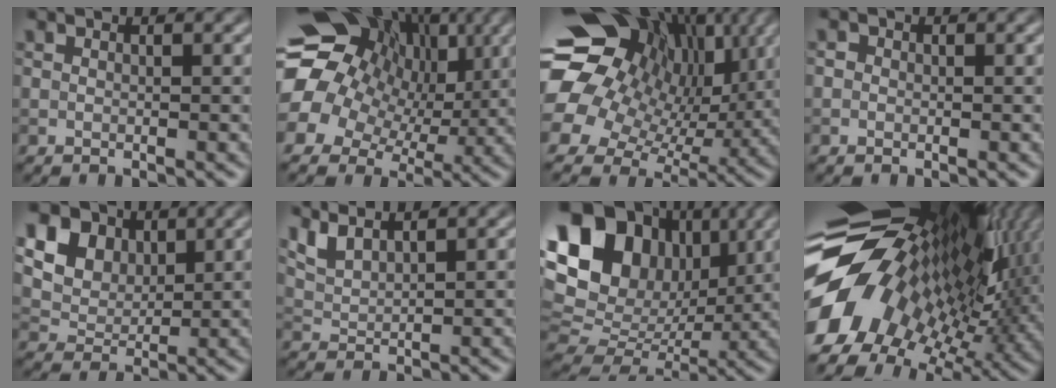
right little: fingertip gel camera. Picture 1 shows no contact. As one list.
[{"total": 17.5, "force": [3.1, 14.7, 9.0], "torque": [-0.184, 0.033, 0.030]}, {"total": 18.2, "force": [4.8, 14.6, 9.7], "torque": [-0.217, 0.055, 0.074]}, {"total": 1.1, "force": [0.2, 1.0, 0.3], "torque": [0.000, -0.005, -0.009]}, {"total": 15.2, "force": [7.7, 11.2, 6.7], "torque": [-0.181, 0.034, 0.133]}, {"total": 2.7, "force": [2.2, 0.9, 1.1], "torque": [-0.033, 0.003, 0.053]}, {"total": 20.2, "force": [6.4, 15.8, 10.8], "torque": [-0.244, 0.053, 0.117]}, {"total": 17.2, "force": [0.8, 10.9, 13.3], "torque": [-0.258, -0.025, 0.030]}]